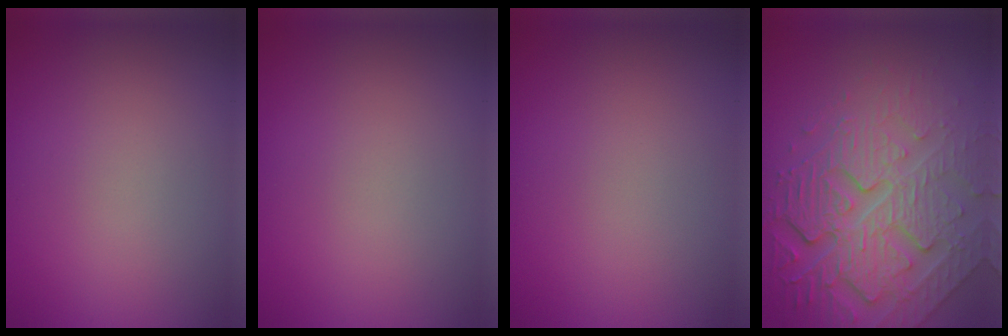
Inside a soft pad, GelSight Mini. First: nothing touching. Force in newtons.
{"total": 0.0}
{"total": 0.0}
{"total": 7.3, "press": 5.8, "slide": 4.5}